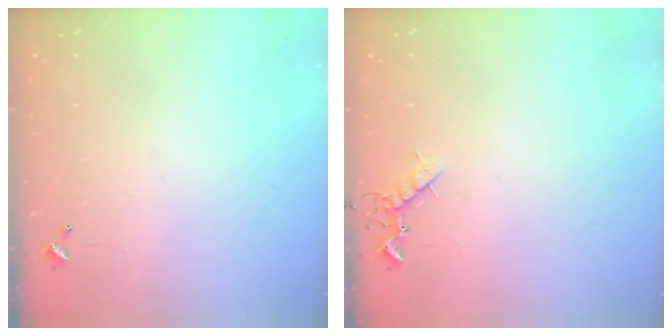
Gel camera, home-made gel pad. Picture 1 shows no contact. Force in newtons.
{"total": 5.3, "press": 5.2, "slide": 1.0}